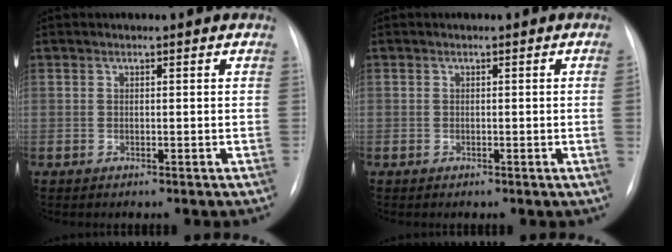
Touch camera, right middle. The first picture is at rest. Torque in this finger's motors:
{"motor_torque": [0.04, -0.89, -0.56, -0.21]}